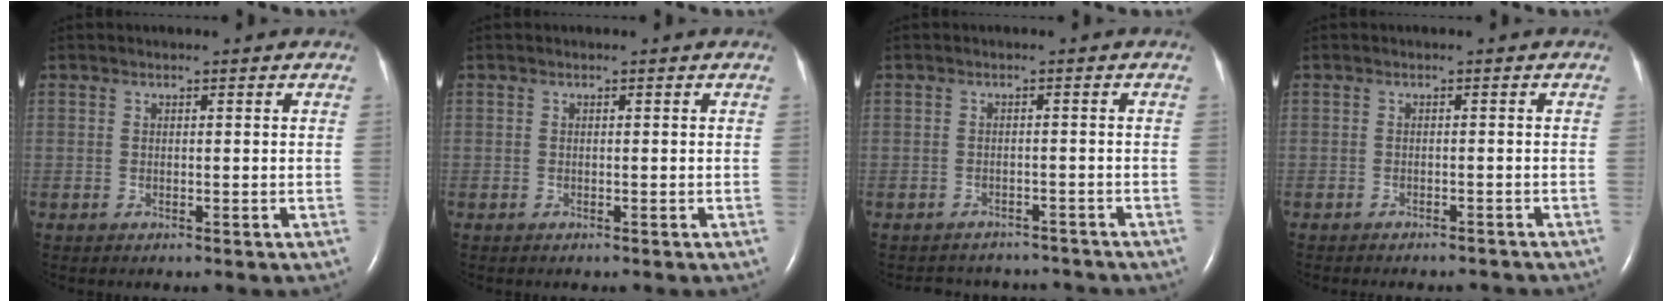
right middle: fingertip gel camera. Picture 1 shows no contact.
{"total": 0.0}
{"total": 6.7, "force": [-6.4, 2.1, 0.2], "torque": [-0.003, 0.009, -0.073]}
{"total": 4.5, "force": [-4.2, 1.0, 1.2], "torque": [-0.010, -0.006, -0.049]}